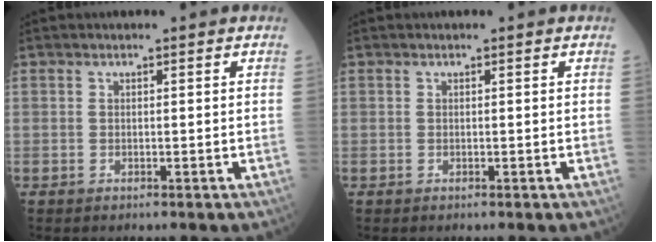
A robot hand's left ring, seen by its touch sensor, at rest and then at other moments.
{"total": 0.0}